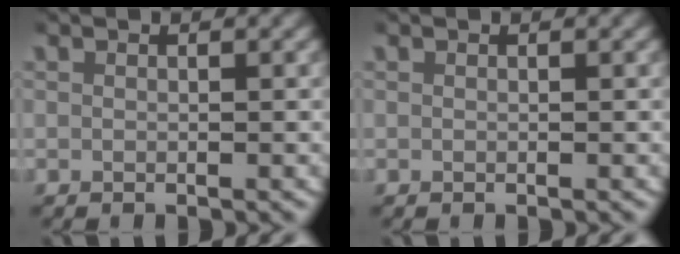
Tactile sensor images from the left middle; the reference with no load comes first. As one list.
[{"total": 0.0}]